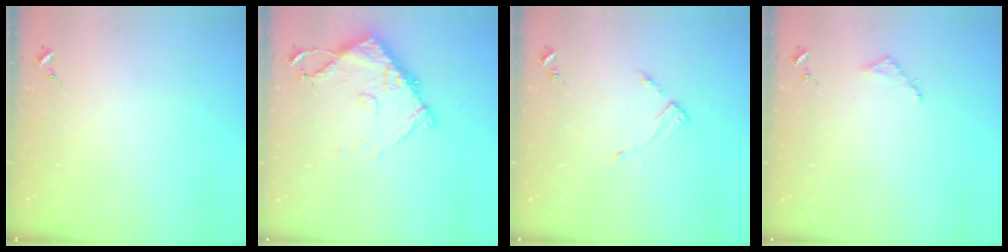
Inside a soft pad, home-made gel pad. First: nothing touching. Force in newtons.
{"total": 10.7, "press": 10.7, "slide": 1.3}
{"total": 4.6, "press": 4.6, "slide": 0.4}
{"total": 2.5, "press": 2.5, "slide": 0.2}